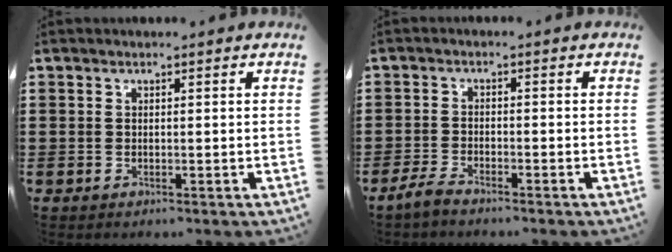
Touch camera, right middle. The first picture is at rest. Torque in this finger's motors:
{"motor_torque": [0.87, -0.36, 0.00, 0.03]}